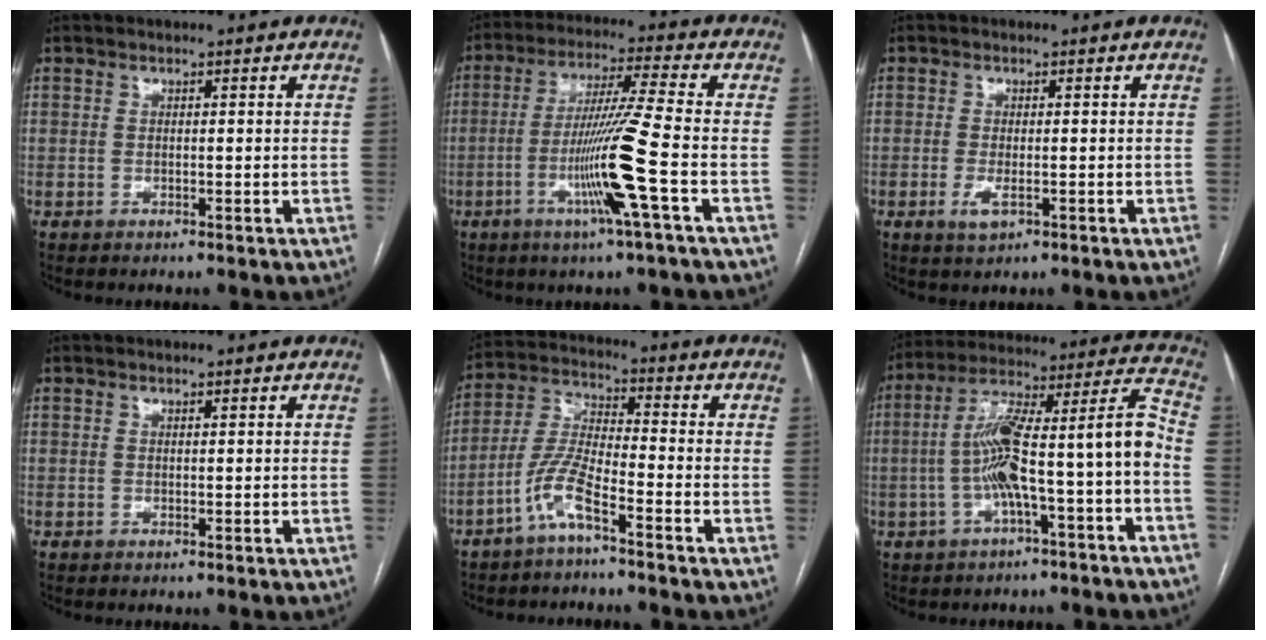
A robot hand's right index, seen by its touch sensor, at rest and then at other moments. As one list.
[{"total": 11.9, "force": [-3.9, -2.0, 11.1], "torque": [-0.215, -0.012, -0.077]}, {"total": 2.4, "force": [-1.0, 0.8, 2.0], "torque": [-0.038, -0.004, -0.016]}, {"total": 0.0}, {"total": 7.0, "force": [-4.4, 0.5, 5.3], "torque": [-0.124, 0.002, -0.096]}, {"total": 14.5, "force": [-3.5, 1.0, 14.0], "torque": [-0.237, 0.046, -0.054]}]